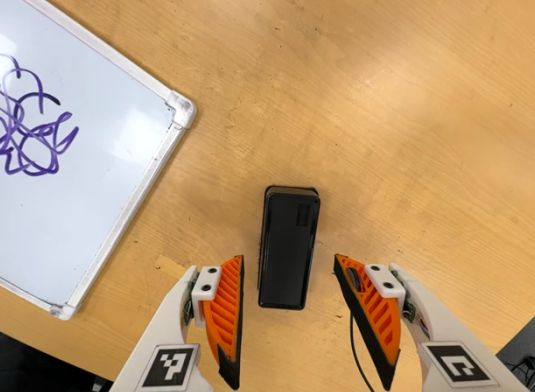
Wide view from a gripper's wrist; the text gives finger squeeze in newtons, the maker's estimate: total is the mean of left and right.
{"total": 0.0}